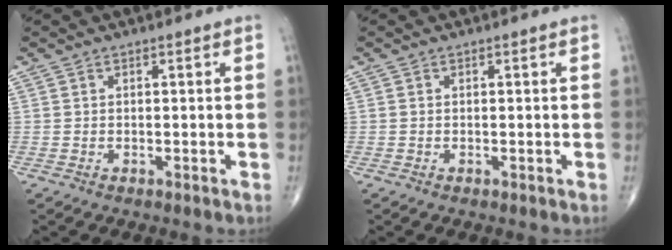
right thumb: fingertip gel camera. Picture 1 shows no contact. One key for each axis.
{"total": 0.0}